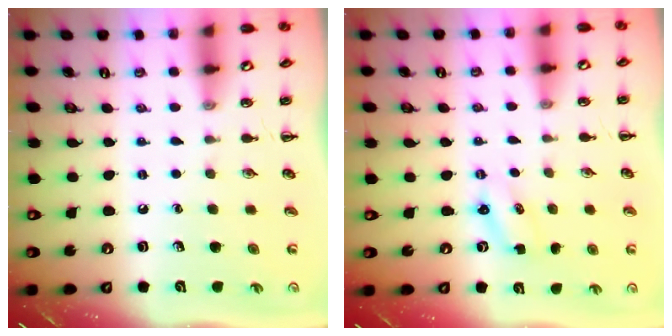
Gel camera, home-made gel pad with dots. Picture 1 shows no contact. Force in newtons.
{"total": 2.4, "press": 2.4, "slide": 0.6}